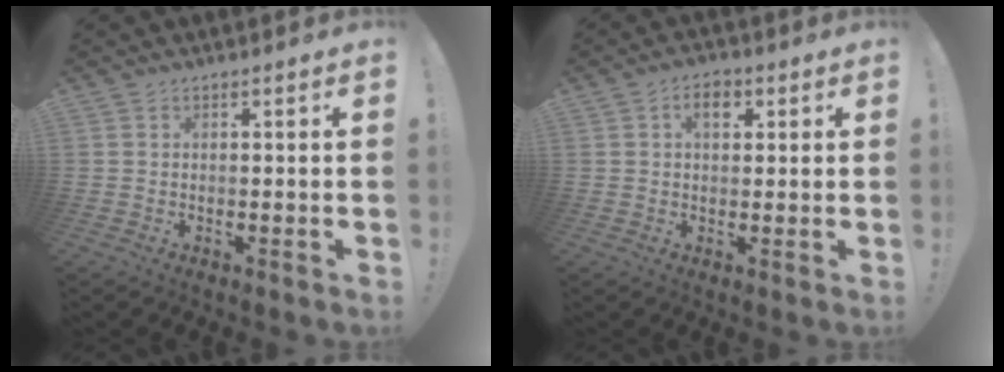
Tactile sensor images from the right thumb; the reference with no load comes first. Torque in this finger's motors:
{"motor_torque": [-0.02, 0.02, 0.00, 0.00, 0.00]}